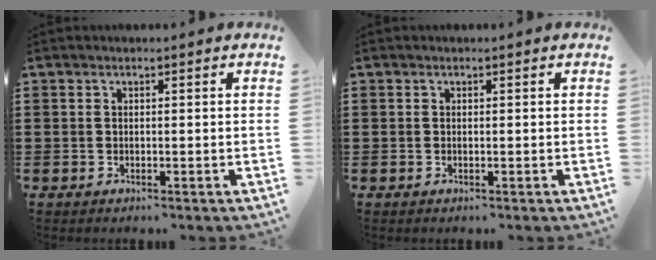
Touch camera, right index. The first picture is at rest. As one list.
[{"total": 0.0}]